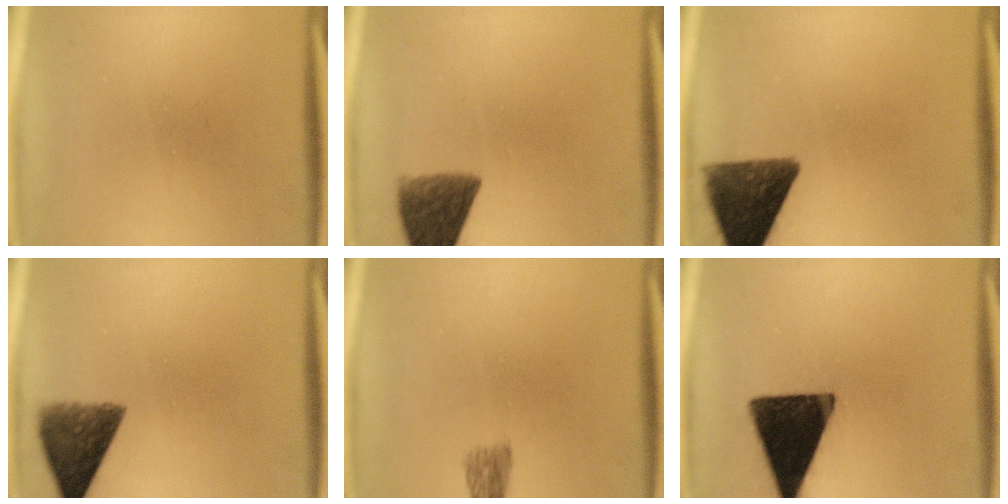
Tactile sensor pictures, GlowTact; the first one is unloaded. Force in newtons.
{"total": 8.9}
{"total": 11.8}
{"total": 8.3}
{"total": 2.5}
{"total": 17.1}